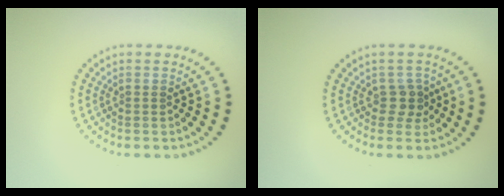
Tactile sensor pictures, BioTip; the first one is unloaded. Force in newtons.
{"total": 1.8, "press": 1.5, "slide": 0.9}